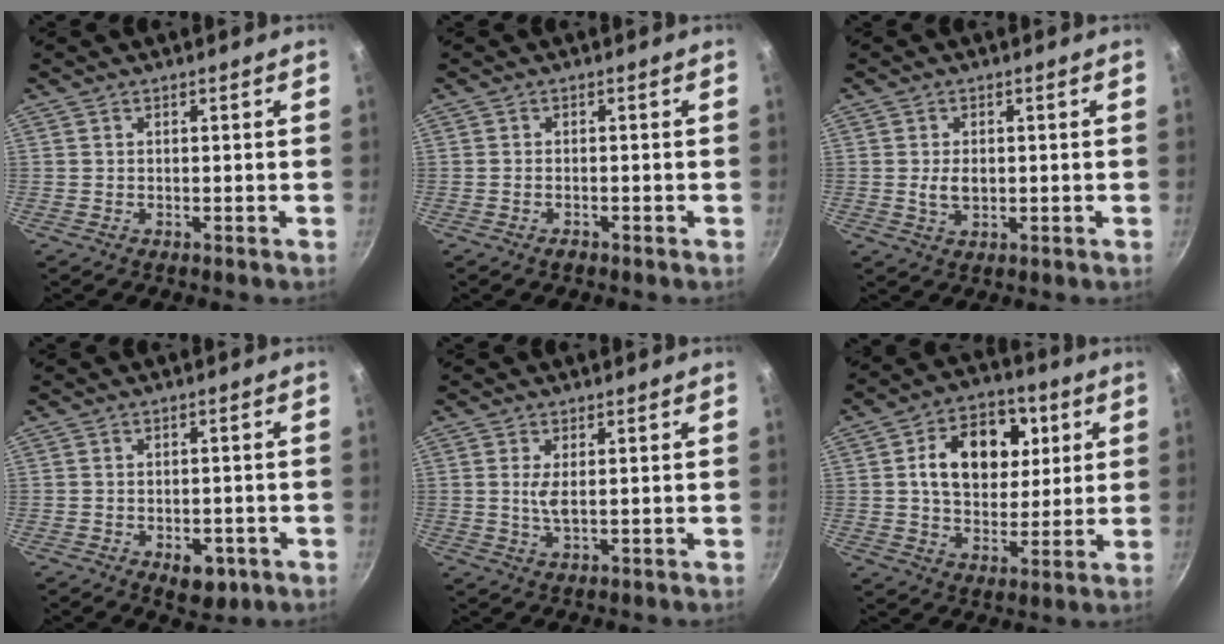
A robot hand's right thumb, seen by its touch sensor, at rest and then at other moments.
{"total": 1.2, "force": [-0.9, 0.6, 0.5], "torque": [-0.011, 0.006, -0.015]}
{"total": 3.5, "force": [0.0, 2.3, 2.6], "torque": [-0.044, -0.003, 0.003]}
{"total": 5.2, "force": [-2.3, 3.0, 3.5], "torque": [-0.037, 0.008, -0.024]}
{"total": 3.0, "force": [0.3, 1.0, 2.8], "torque": [-0.063, -0.008, 0.011]}
{"total": 15.7, "force": [3.9, 10.8, 10.6], "torque": [-0.129, 0.004, 0.060]}